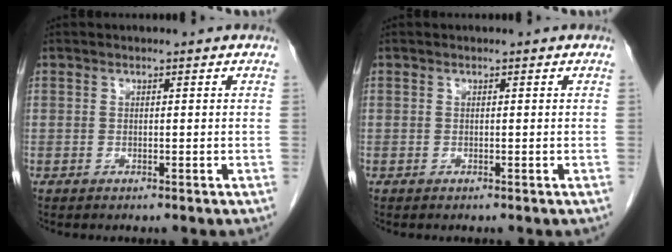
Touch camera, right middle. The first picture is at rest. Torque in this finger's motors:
{"motor_torque": [0.91, -0.64, 0.16, 0.00]}